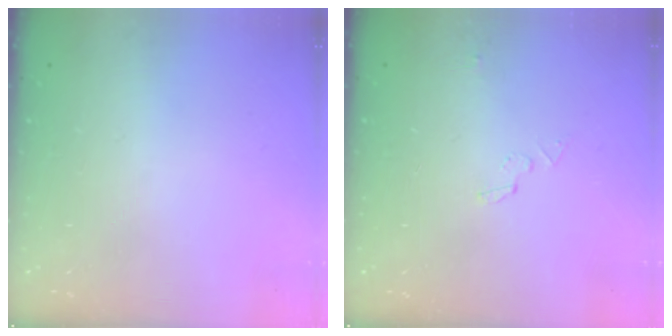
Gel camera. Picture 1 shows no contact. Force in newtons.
{"total": 2.9, "press": 2.9, "slide": 0.3}